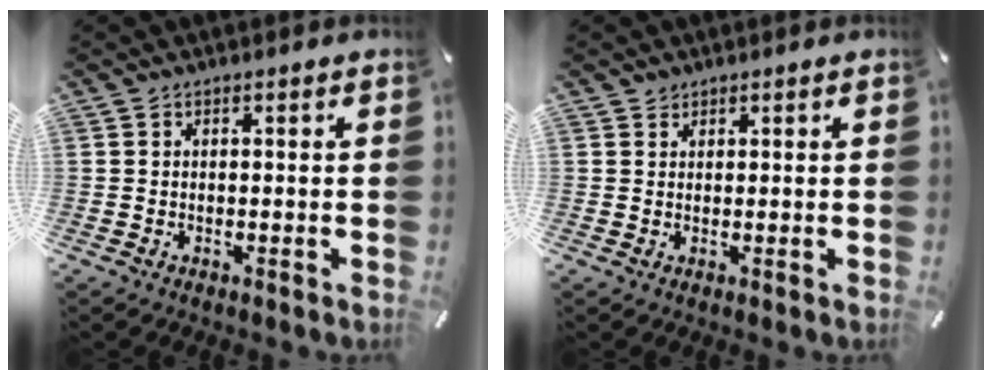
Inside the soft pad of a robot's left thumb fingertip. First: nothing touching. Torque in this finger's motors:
{"motor_torque": [-0.18, -0.09, -0.05, -0.09, 0.00]}